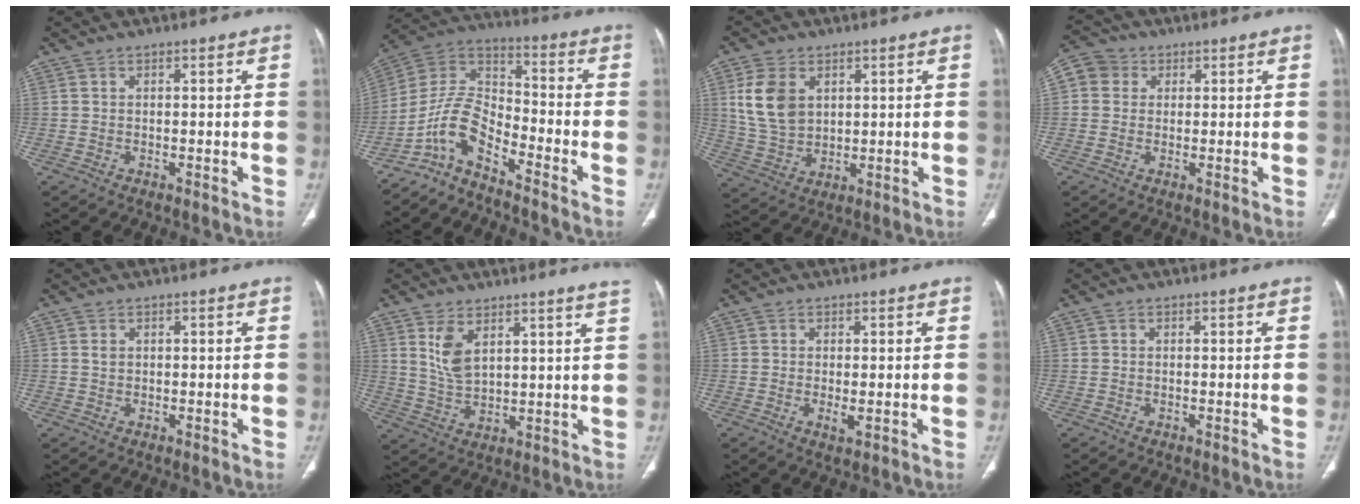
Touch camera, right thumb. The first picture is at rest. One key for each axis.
{"total": 9.6, "fx": -6.8, "fy": 3.8, "fz": 5.7, "tx": -0.106, "ty": 0.084, "tz": -0.143}
{"total": 9.7, "fx": 3.1, "fy": 6.6, "fz": 6.3, "tx": -0.112, "ty": -0.011, "tz": 0.073}
{"total": 5.6, "fx": 1.4, "fy": 5.1, "fz": 1.8, "tx": -0.023, "ty": 0.012, "tz": 0.022}
{"total": 0.9, "fx": 0.3, "fy": 0.7, "fz": 0.5, "tx": -0.004, "ty": 0.000, "tz": 0.005}
{"total": 9.3, "fx": 5.9, "fy": 2.5, "fz": 6.7, "tx": -0.101, "ty": -0.038, "tz": 0.102}
{"total": 2.2, "fx": -0.4, "fy": 0.9, "fz": 2.0, "tx": -0.039, "ty": -0.006, "tz": -0.006}
{"total": 0.0}